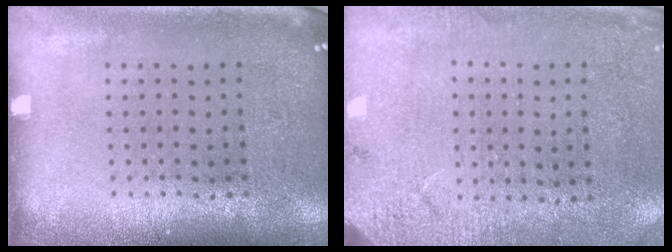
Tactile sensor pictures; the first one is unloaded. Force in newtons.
{"total": 2.6, "press": 2.4, "slide": 0.9}